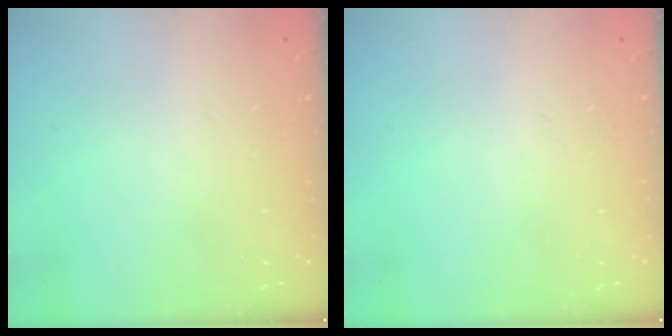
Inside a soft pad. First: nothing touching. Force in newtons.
{"total": 0.0}